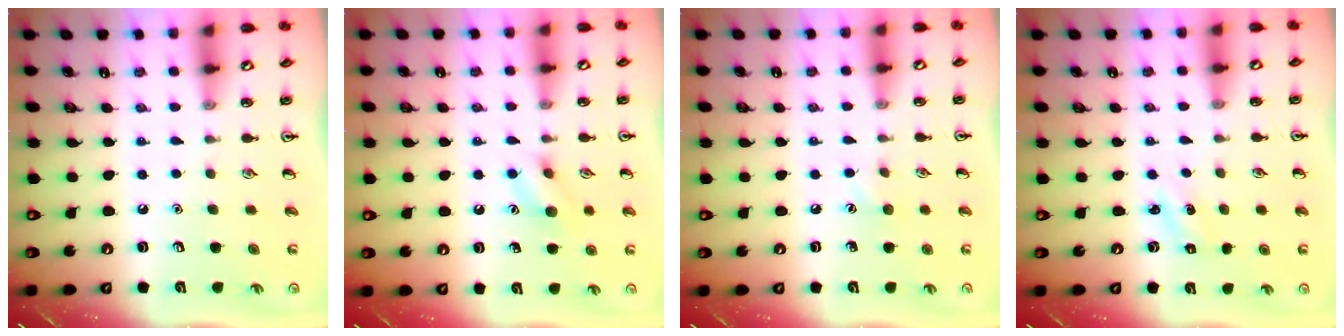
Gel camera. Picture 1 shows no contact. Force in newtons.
{"total": 8.4, "press": 8.3, "slide": 0.7}
{"total": 4.0, "press": 3.8, "slide": 1.3}
{"total": 1.4, "press": 1.3, "slide": 0.6}